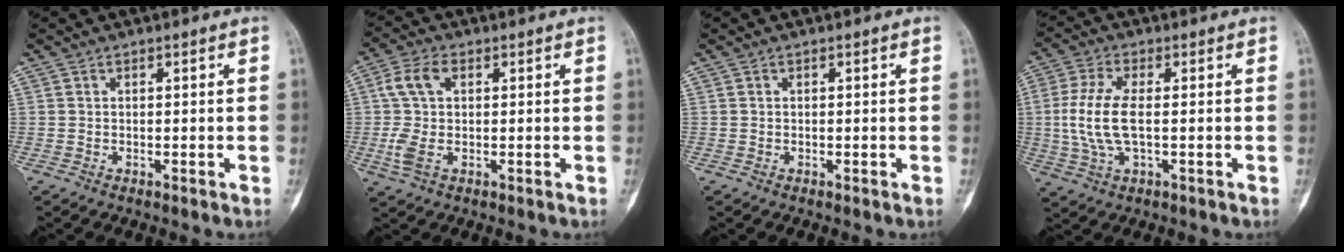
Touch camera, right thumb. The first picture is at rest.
{"total": 7.8, "force": [0.6, 4.4, 6.4], "torque": [-0.154, 0.018, 0.012]}
{"total": 0.0}
{"total": 9.6, "force": [-0.3, 4.1, 8.7], "torque": [-0.209, 0.005, -0.006]}